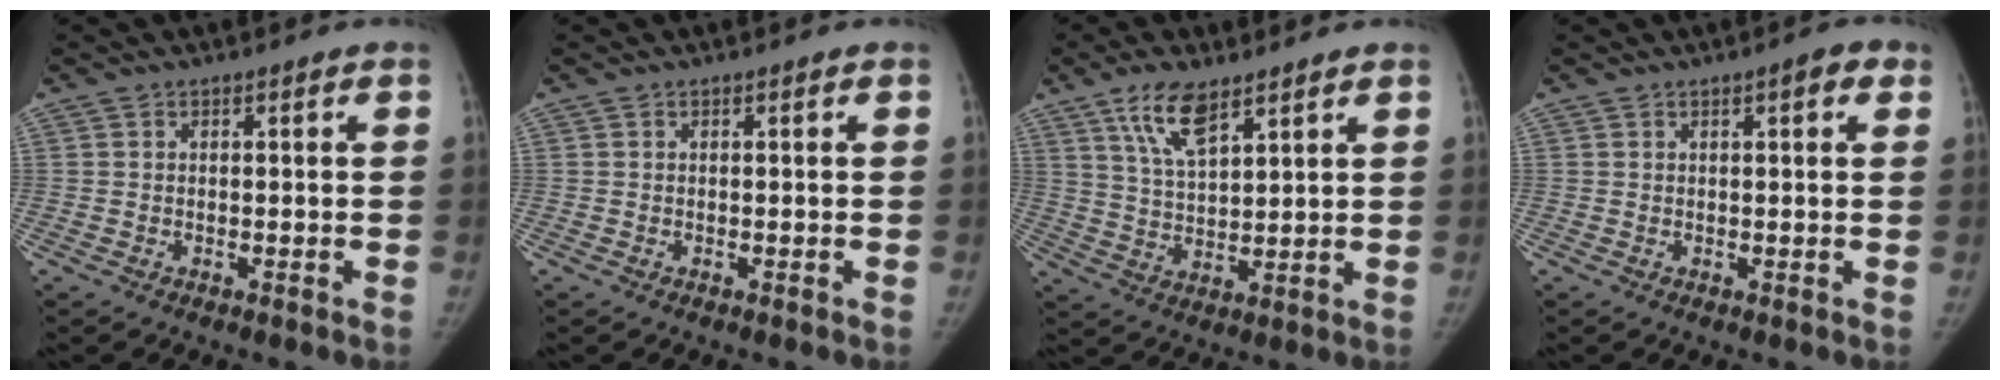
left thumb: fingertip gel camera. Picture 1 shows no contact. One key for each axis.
{"total": 0.0}
{"total": 8.9, "fx": 5.6, "fy": 3.4, "fz": 6.1, "tx": -0.104, "ty": -0.028, "tz": 0.112}
{"total": 3.0, "fx": 1.4, "fy": 0.9, "fz": 2.5, "tx": -0.026, "ty": 0.000, "tz": 0.014}